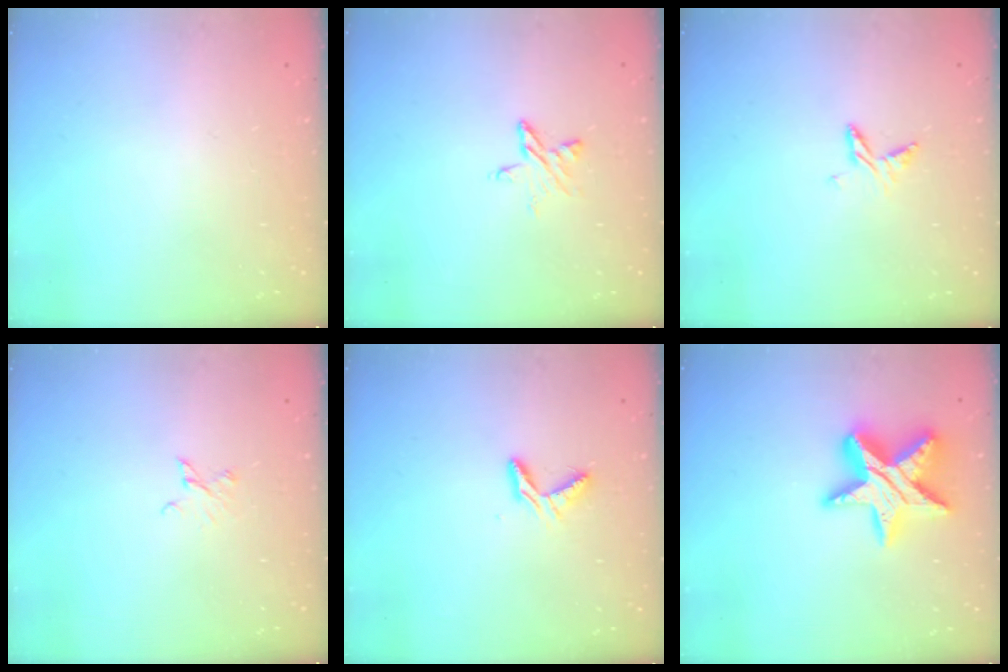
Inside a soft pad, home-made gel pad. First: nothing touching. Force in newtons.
{"total": 5.6, "press": 5.6, "slide": 0.6}
{"total": 7.0, "press": 6.9, "slide": 0.7}
{"total": 2.1, "press": 2.1, "slide": 0.3}
{"total": 5.0, "press": 5.0, "slide": 0.3}
{"total": 17.2, "press": 17.1, "slide": 1.3}